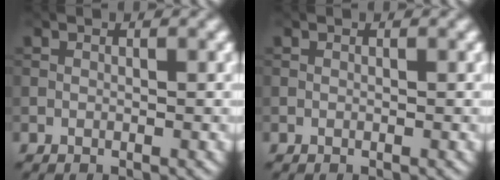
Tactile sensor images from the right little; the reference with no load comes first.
{"total": 0.0}